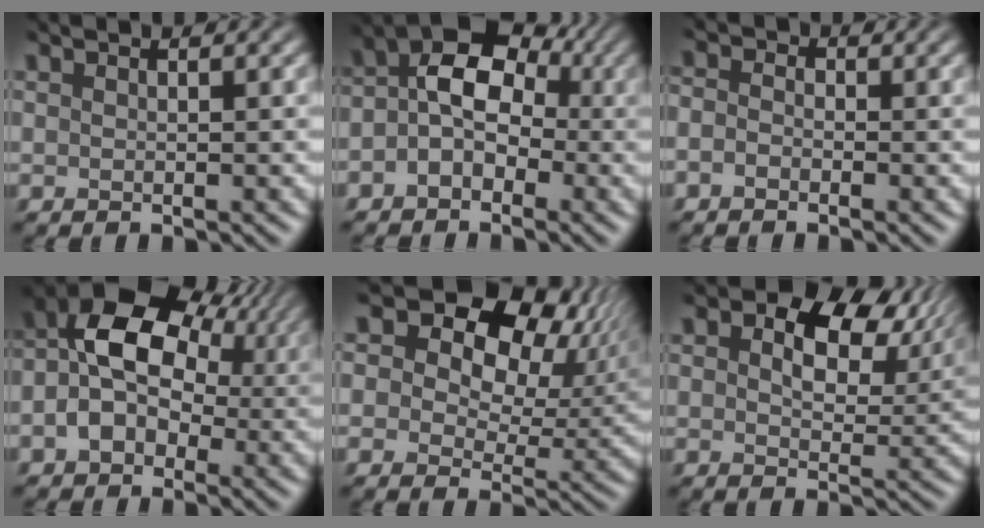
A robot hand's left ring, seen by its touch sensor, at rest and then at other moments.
{"total": 5.9, "force": [-1.6, 4.4, 3.6], "torque": [-0.041, 0.011, -0.041]}
{"total": 2.2, "force": [-2.0, 0.7, -0.4], "torque": [-0.010, -0.010, -0.026]}
{"total": 8.5, "force": [-0.7, 6.1, 5.8], "torque": [-0.106, 0.002, -0.008]}
{"total": 12.7, "force": [5.4, 8.8, 7.5], "torque": [-0.131, 0.025, 0.080]}
{"total": 8.9, "force": [3.5, 5.9, 5.7], "torque": [-0.095, -0.010, 0.074]}